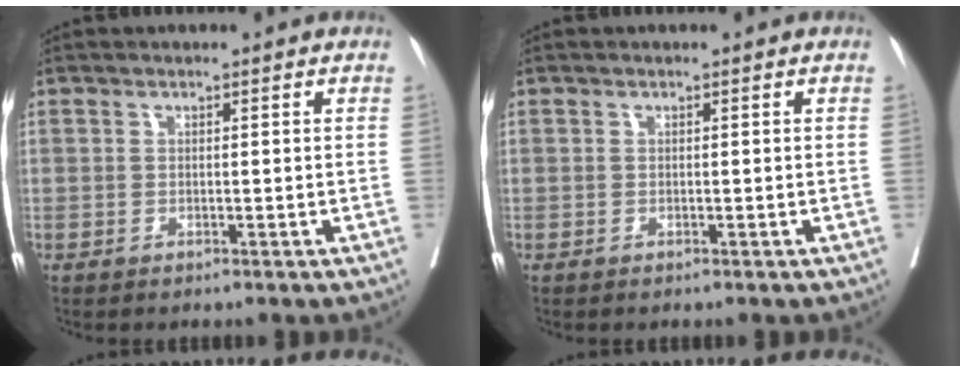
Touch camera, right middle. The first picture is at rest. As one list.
[{"total": 0.0}]